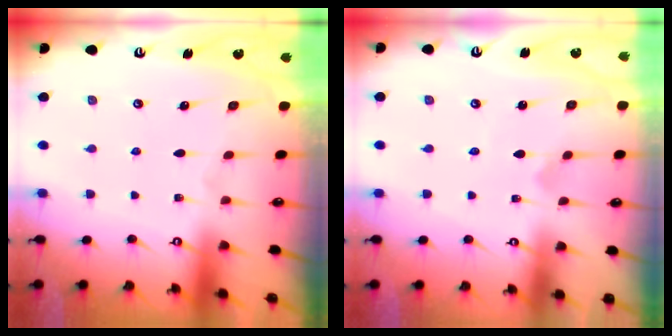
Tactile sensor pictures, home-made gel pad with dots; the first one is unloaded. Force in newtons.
{"total": 0.8, "press": 0.8, "slide": 0.0}